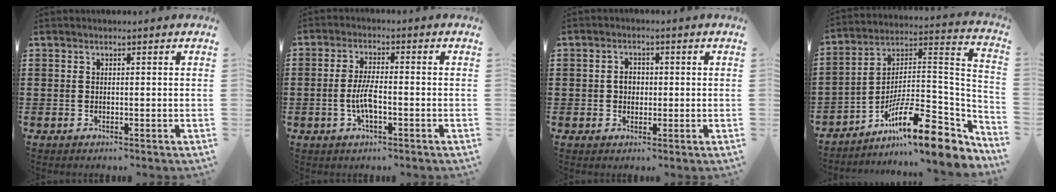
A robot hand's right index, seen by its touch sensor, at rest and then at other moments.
{"total": 4.5, "force": [-1.1, 1.3, 4.1], "torque": [-0.090, -0.001, -0.026]}
{"total": 2.1, "force": [0.0, 1.6, 1.3], "torque": [-0.028, 0.008, -0.002]}
{"total": 14.6, "force": [-9.2, 3.8, 10.6], "torque": [-0.171, 0.005, -0.166]}